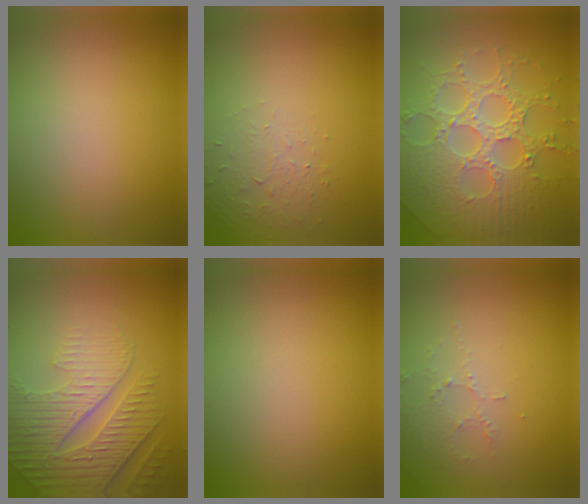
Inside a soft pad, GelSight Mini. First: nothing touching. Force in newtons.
{"total": 1.4, "press": 0.7, "slide": 1.2}
{"total": 8.2, "press": 6.0, "slide": 5.6}
{"total": 6.1, "press": 4.9, "slide": 3.5}
{"total": 0.0}
{"total": 1.9, "press": 1.8, "slide": 0.4}